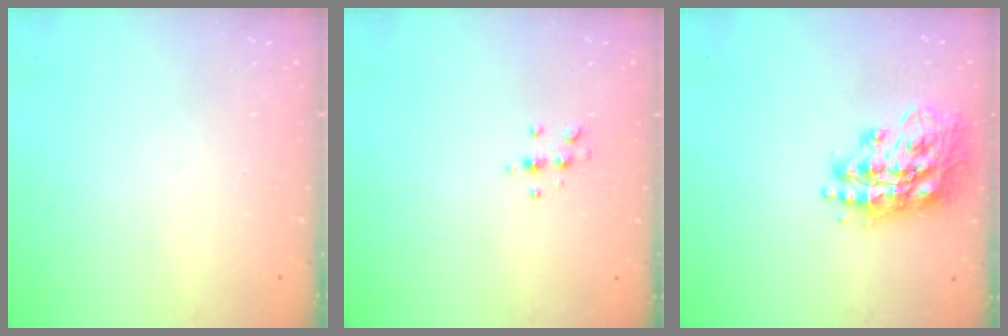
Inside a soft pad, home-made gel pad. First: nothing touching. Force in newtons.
{"total": 6.1, "press": 6.0, "slide": 0.9}
{"total": 16.9, "press": 16.8, "slide": 1.5}